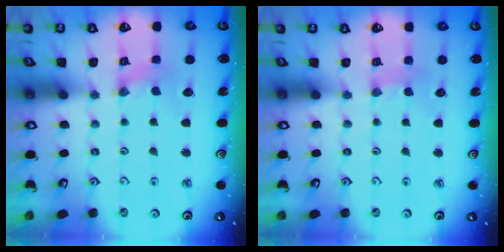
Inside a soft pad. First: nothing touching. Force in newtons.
{"total": 1.9, "press": 1.9, "slide": 0.3}